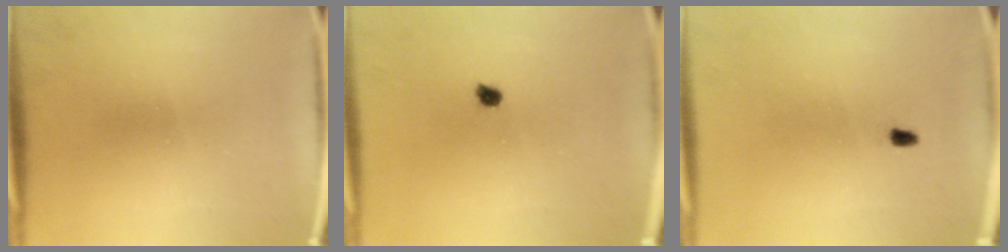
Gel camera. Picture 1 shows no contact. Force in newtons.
{"total": 1.4}
{"total": 0.9}